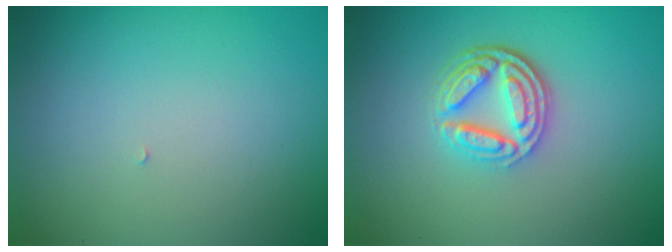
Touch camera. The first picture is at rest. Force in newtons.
{"total": 4.5, "press": 3.4, "slide": 2.9}